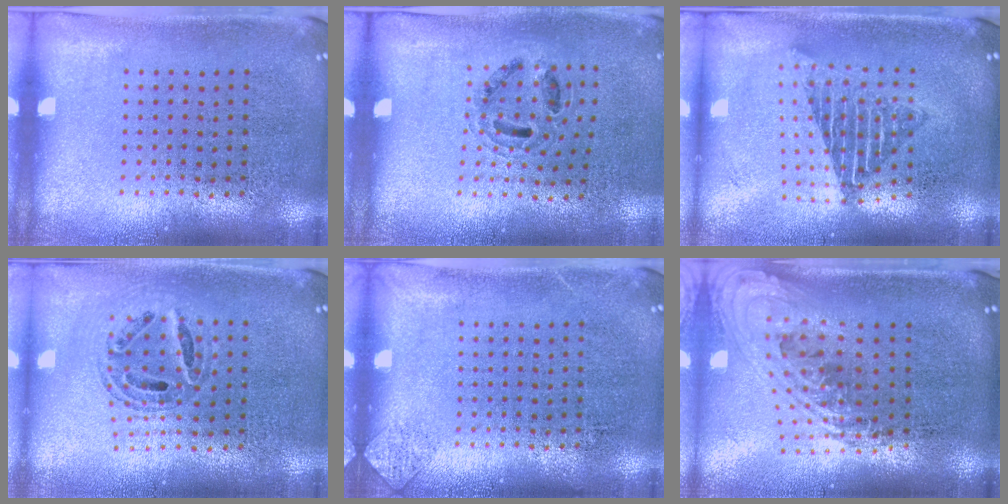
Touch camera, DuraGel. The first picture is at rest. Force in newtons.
{"total": 0.9, "press": 0.8, "slide": 0.4}
{"total": 1.7, "press": 1.3, "slide": 1.0}
{"total": 0.7, "press": 0.7, "slide": 0.1}
{"total": 0.8, "press": 0.8, "slide": 0.1}
{"total": 2.3, "press": 1.6, "slide": 1.7}